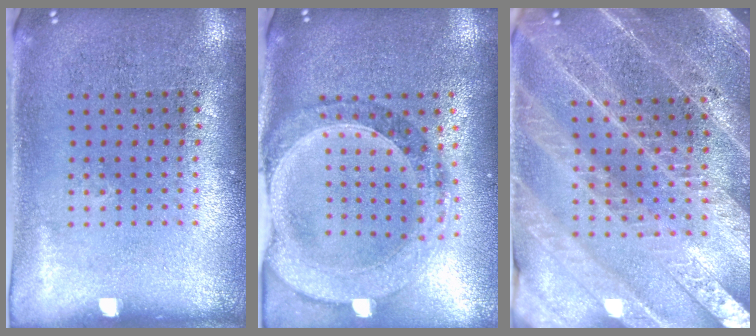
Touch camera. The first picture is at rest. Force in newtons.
{"total": 1.5, "press": 1.4, "slide": 0.5}
{"total": 4.1, "press": 3.8, "slide": 1.7}